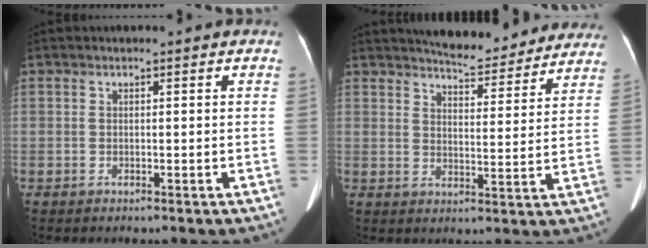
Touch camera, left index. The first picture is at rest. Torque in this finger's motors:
{"motor_torque": [0.14, -0.17, 0.02, 0.00]}